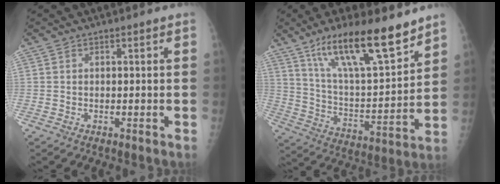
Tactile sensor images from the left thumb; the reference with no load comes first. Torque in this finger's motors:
{"motor_torque": [0.37, 0.33, 1.48, -1.30, 0.36]}